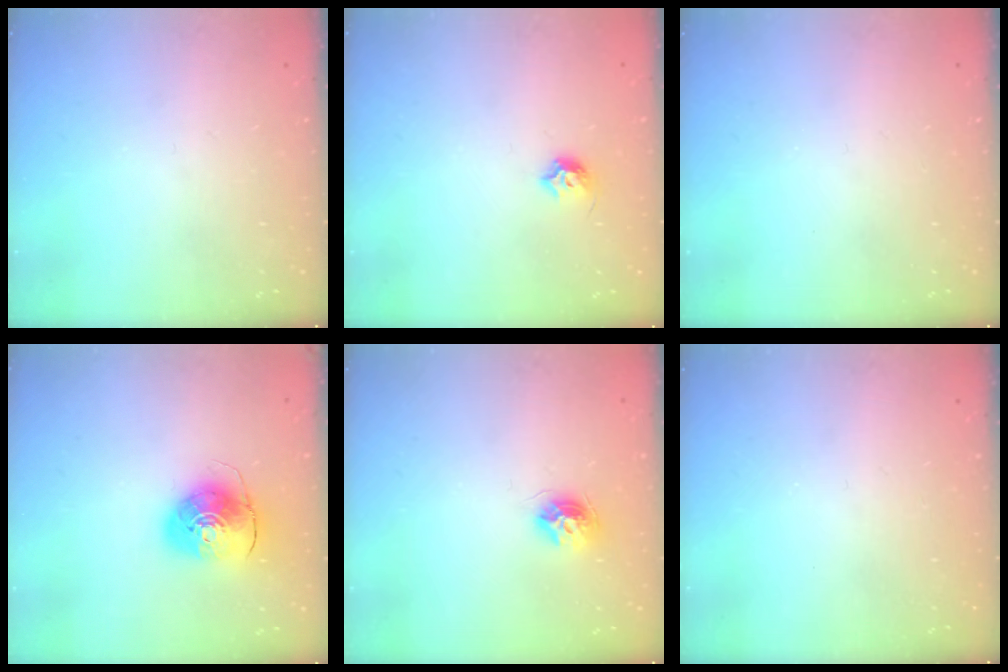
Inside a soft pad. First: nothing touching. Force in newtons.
{"total": 6.2, "press": 6.1, "slide": 1.0}
{"total": 0.0}
{"total": 9.2, "press": 9.1, "slide": 1.2}
{"total": 9.1, "press": 9.1, "slide": 0.3}
{"total": 0.0}